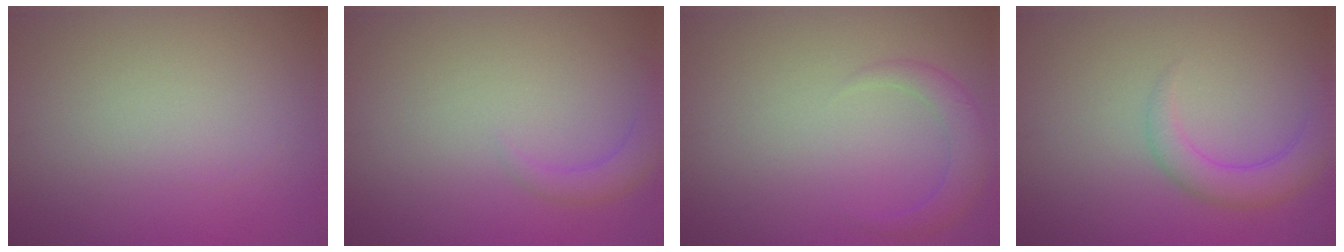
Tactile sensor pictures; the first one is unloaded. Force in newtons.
{"total": 2.0, "press": 1.9, "slide": 0.1}
{"total": 2.3, "press": 2.3, "slide": 0.2}
{"total": 3.3, "press": 3.3, "slide": 0.3}